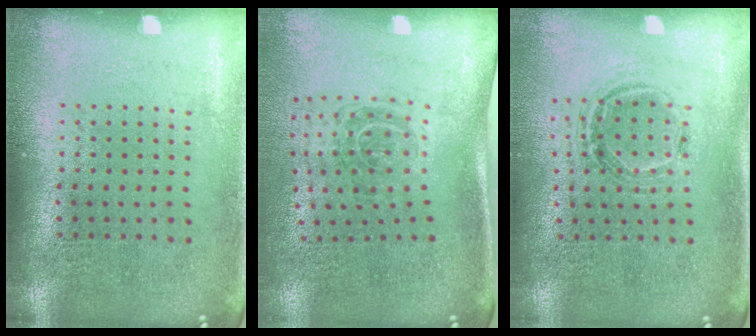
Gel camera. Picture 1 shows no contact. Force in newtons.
{"total": 1.9, "press": 1.2, "slide": 1.5}
{"total": 1.0, "press": 1.0, "slide": 0.1}